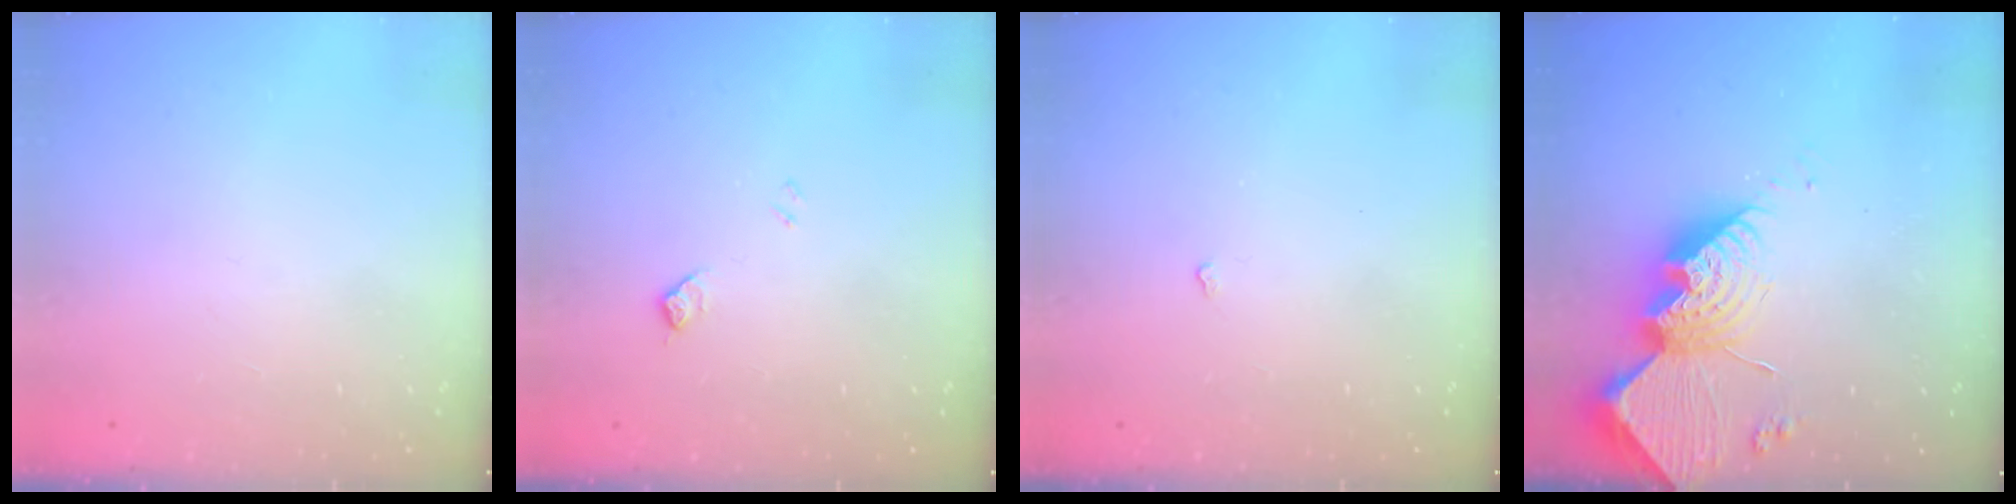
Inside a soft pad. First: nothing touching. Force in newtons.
{"total": 6.3, "press": 6.3, "slide": 0.7}
{"total": 2.4, "press": 2.3, "slide": 0.4}
{"total": 19.5, "press": 19.4, "slide": 1.7}